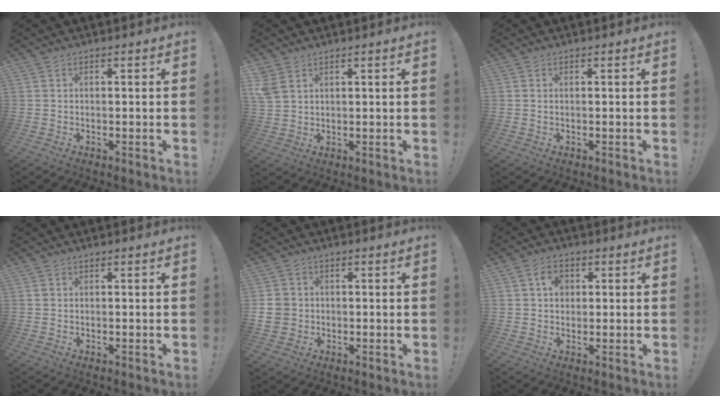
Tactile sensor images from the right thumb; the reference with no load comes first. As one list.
[{"total": 4.8, "force": [2.7, 3.3, 2.3], "torque": [-0.048, -0.001, 0.057]}, {"total": 0.0}, {"total": 0.8, "force": [0.3, 0.7, -0.1], "torque": [-0.003, 0.005, 0.008]}, {"total": 6.5, "force": [-0.1, 6.0, 2.4], "torque": [-0.044, 0.006, 0.002]}, {"total": 5.8, "force": [1.5, 4.5, 3.2], "torque": [-0.046, 0.006, 0.026]}]